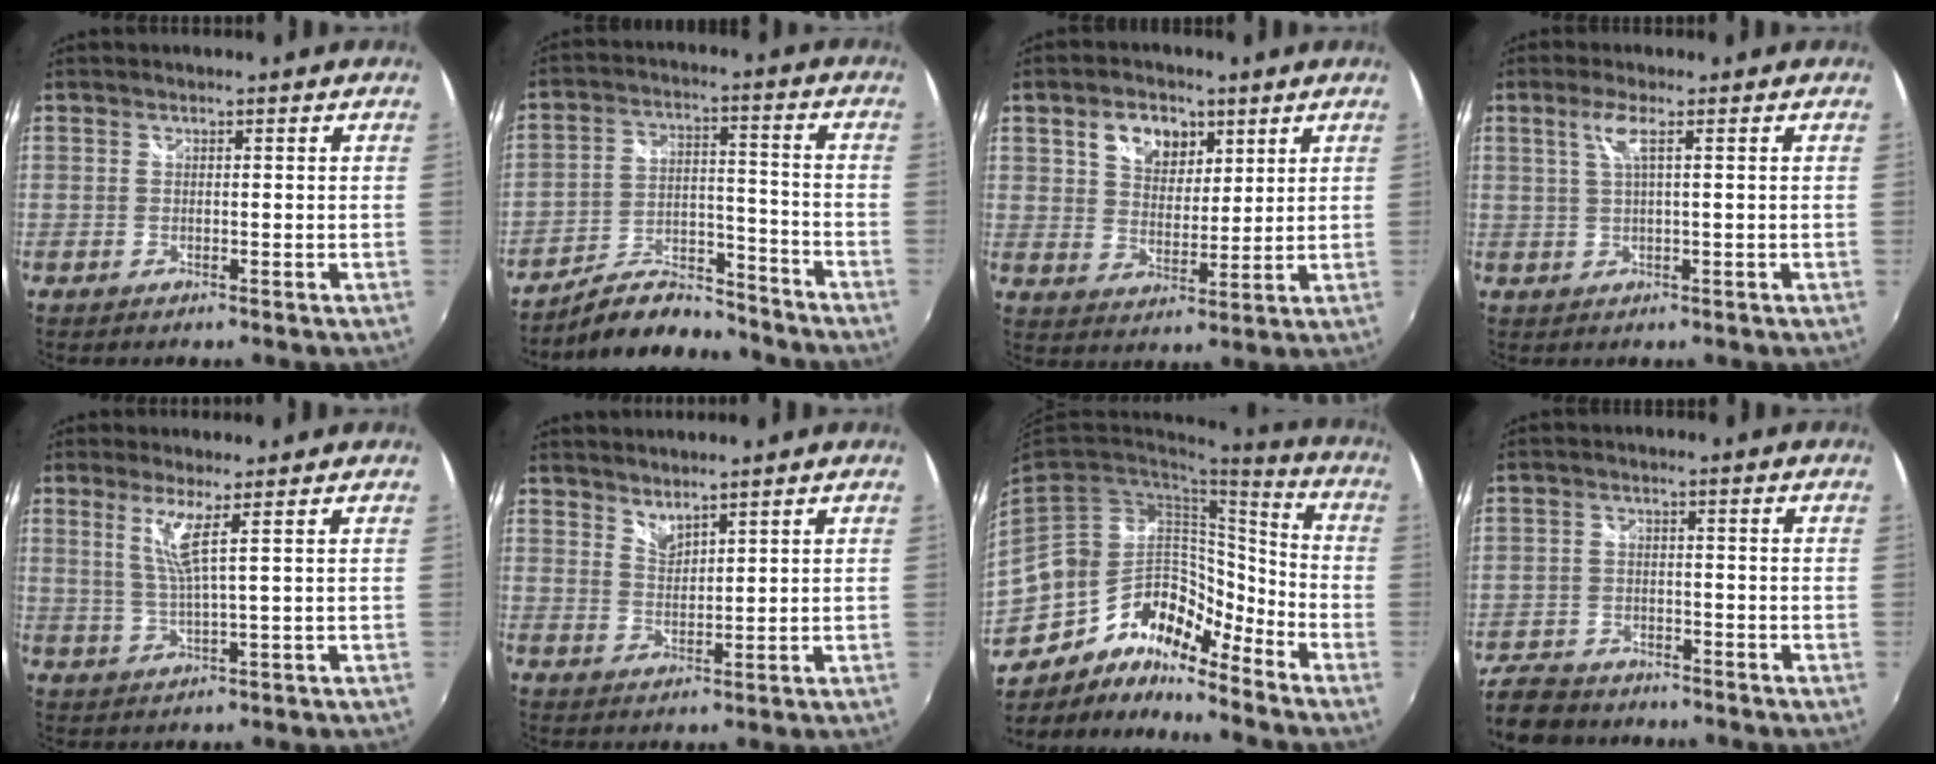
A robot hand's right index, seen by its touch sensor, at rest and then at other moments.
{"total": 12.4, "force": [-11.3, 3.8, 3.5], "torque": [-0.078, 0.024, -0.177]}
{"total": 8.3, "force": [4.2, 5.6, 4.5], "torque": [-0.076, 0.017, 0.073]}
{"total": 3.2, "force": [1.1, -0.3, 3.0], "torque": [-0.061, 0.002, 0.023]}
{"total": 4.6, "force": [2.3, -0.9, 3.9], "torque": [-0.076, -0.007, 0.047]}
{"total": 3.0, "force": [2.8, 0.5, 0.9], "torque": [-0.013, -0.002, 0.050]}
{"total": 19.1, "force": [-11.0, 12.7, 9.1], "torque": [-0.207, 0.010, -0.194]}
{"total": 10.5, "force": [-8.4, 5.5, 3.0], "torque": [-0.104, -0.002, -0.144]}